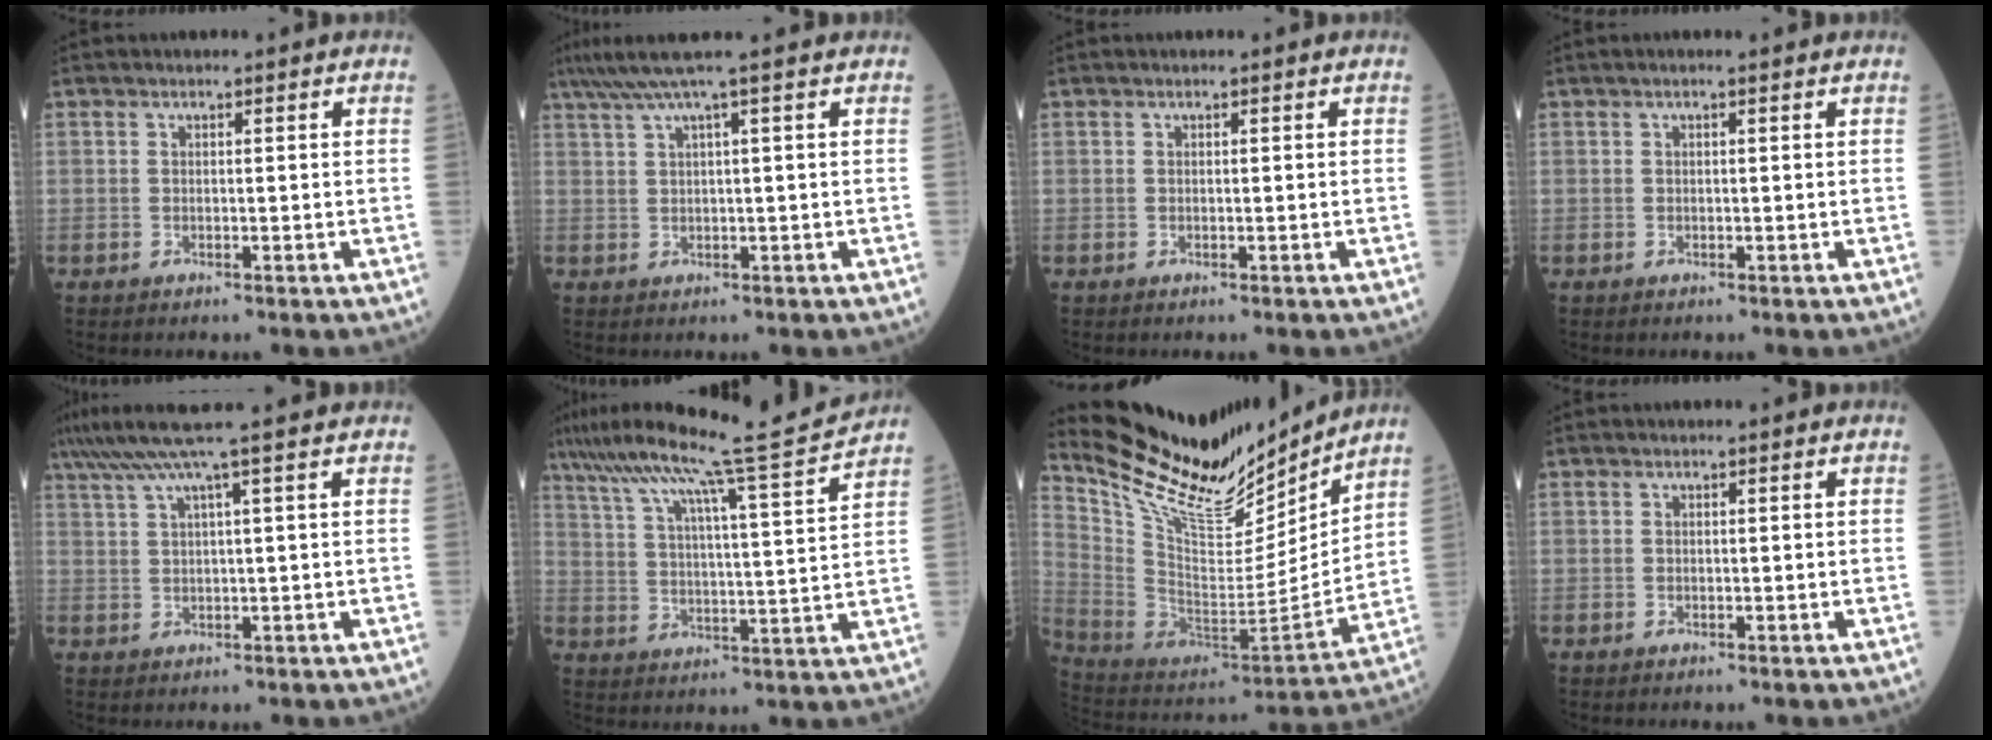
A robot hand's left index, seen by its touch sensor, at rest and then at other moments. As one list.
[{"total": 4.8, "force": [3.5, -1.7, 2.8], "torque": [-0.054, 0.019, 0.070]}, {"total": 0.0}, {"total": 0.8, "force": [0.7, -0.1, 0.4], "torque": [-0.009, 0.005, 0.013]}, {"total": 7.1, "force": [5.2, -1.9, 4.5], "torque": [-0.076, 0.026, 0.088]}, {"total": 16.2, "force": [14.0, -2.5, 7.8], "torque": [-0.138, -0.023, 0.208]}, {"total": 20.6, "force": [18.3, 4.6, 8.1], "torque": [-0.158, -0.040, 0.312]}, {"total": 0.0}]